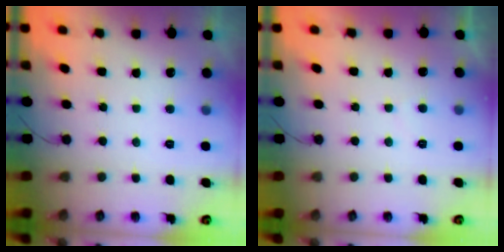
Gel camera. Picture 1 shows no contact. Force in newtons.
{"total": 1.0, "press": 0.8, "slide": 0.7}